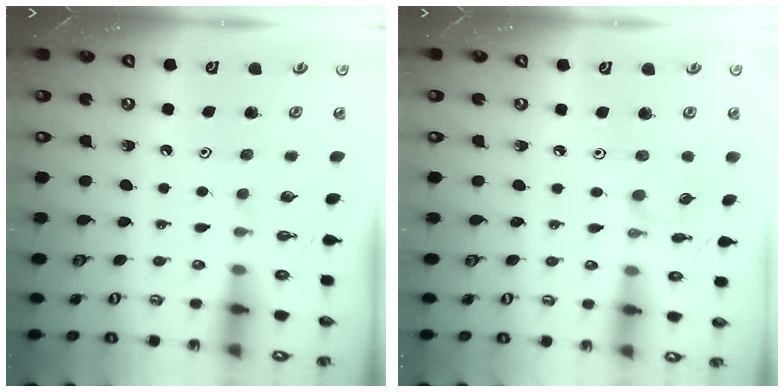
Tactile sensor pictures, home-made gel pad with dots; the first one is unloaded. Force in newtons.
{"total": 1.7, "press": 1.7, "slide": 0.4}